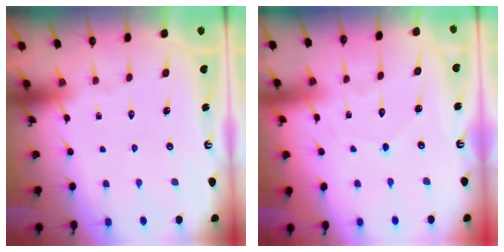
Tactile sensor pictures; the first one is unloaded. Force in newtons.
{"total": 3.5, "press": 3.5, "slide": 0.2}